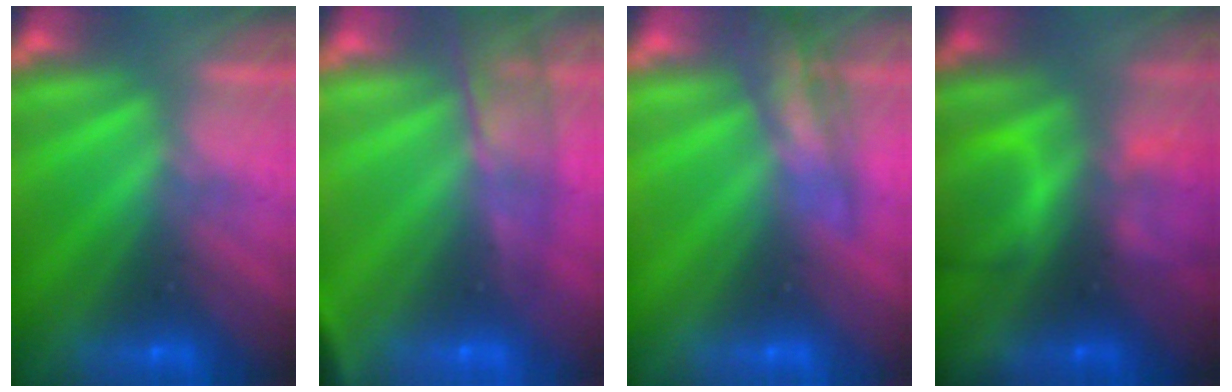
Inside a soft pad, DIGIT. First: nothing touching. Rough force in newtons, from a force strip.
{"total": 7.8}
{"total": 2.5}
{"total": 9.3}